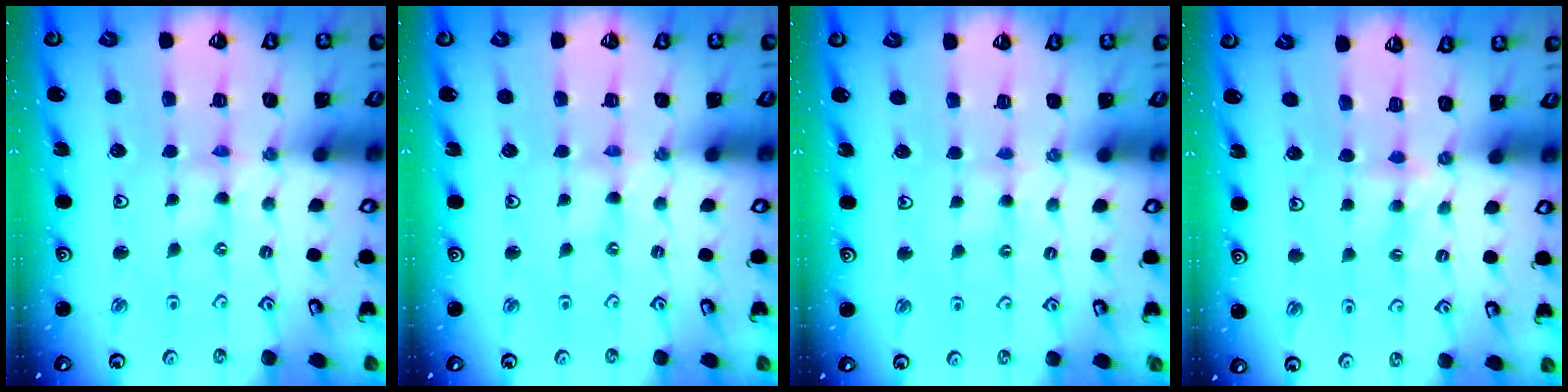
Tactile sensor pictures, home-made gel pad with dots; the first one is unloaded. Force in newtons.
{"total": 0.0}
{"total": 2.6, "press": 2.6, "slide": 0.4}
{"total": 3.3, "press": 3.3, "slide": 0.4}